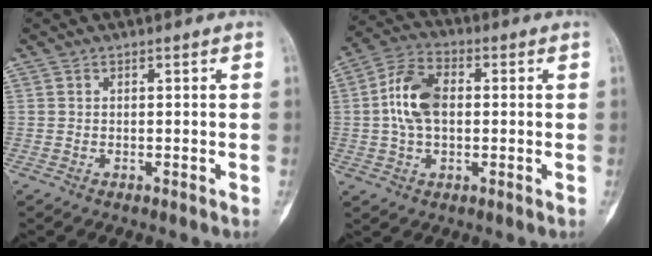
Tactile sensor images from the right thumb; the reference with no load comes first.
{"total": 10.1, "force": [0.6, 6.3, 7.9], "torque": [-0.154, 0.021, 0.007]}